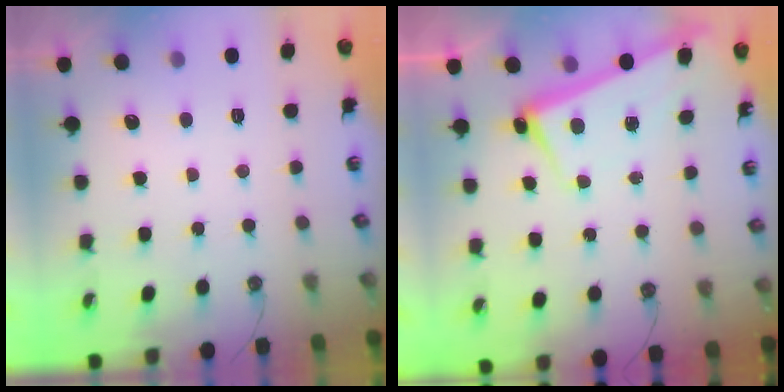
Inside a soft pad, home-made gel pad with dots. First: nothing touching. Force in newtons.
{"total": 2.6, "press": 2.4, "slide": 0.9}